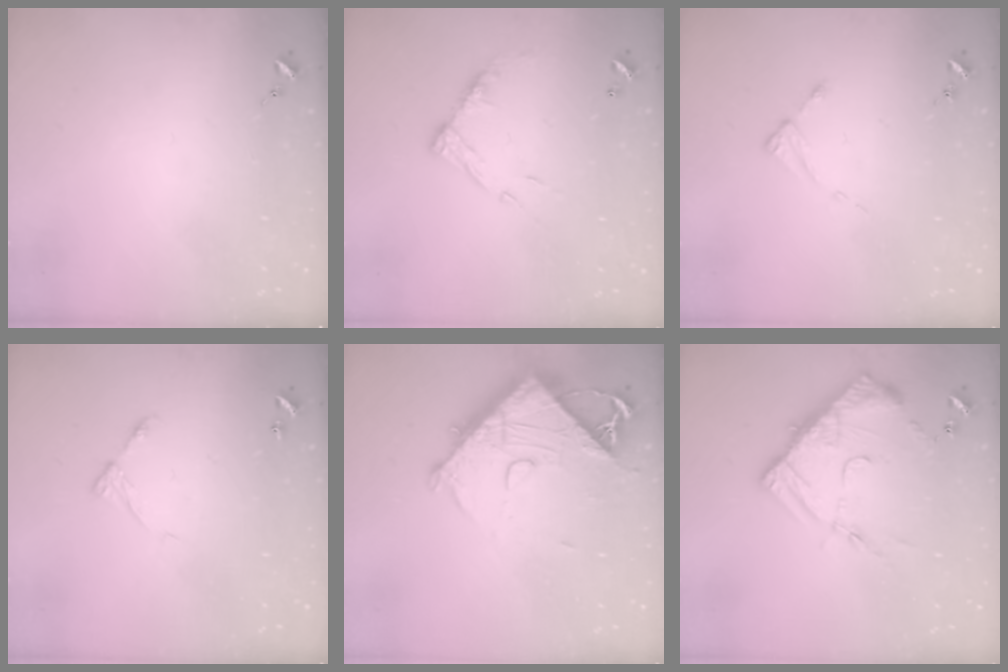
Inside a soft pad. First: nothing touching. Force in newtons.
{"total": 10.9, "press": 10.9, "slide": 0.8}
{"total": 2.6, "press": 2.6, "slide": 0.4}
{"total": 6.5, "press": 6.5, "slide": 0.5}
{"total": 12.5, "press": 12.5, "slide": 1.3}
{"total": 14.5, "press": 14.5, "slide": 1.3}